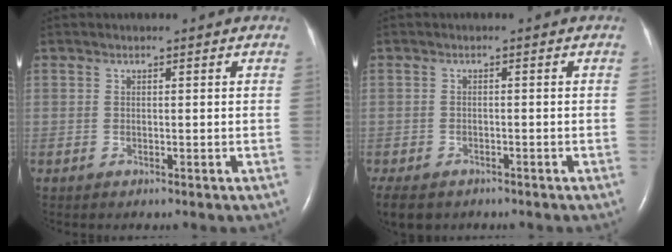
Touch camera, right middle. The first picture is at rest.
{"total": 7.9, "force": [-5.5, 4.7, 3.4], "torque": [-0.076, -0.011, -0.077]}